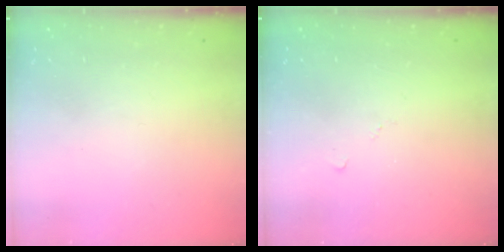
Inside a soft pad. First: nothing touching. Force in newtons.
{"total": 5.5, "press": 5.5, "slide": 0.7}